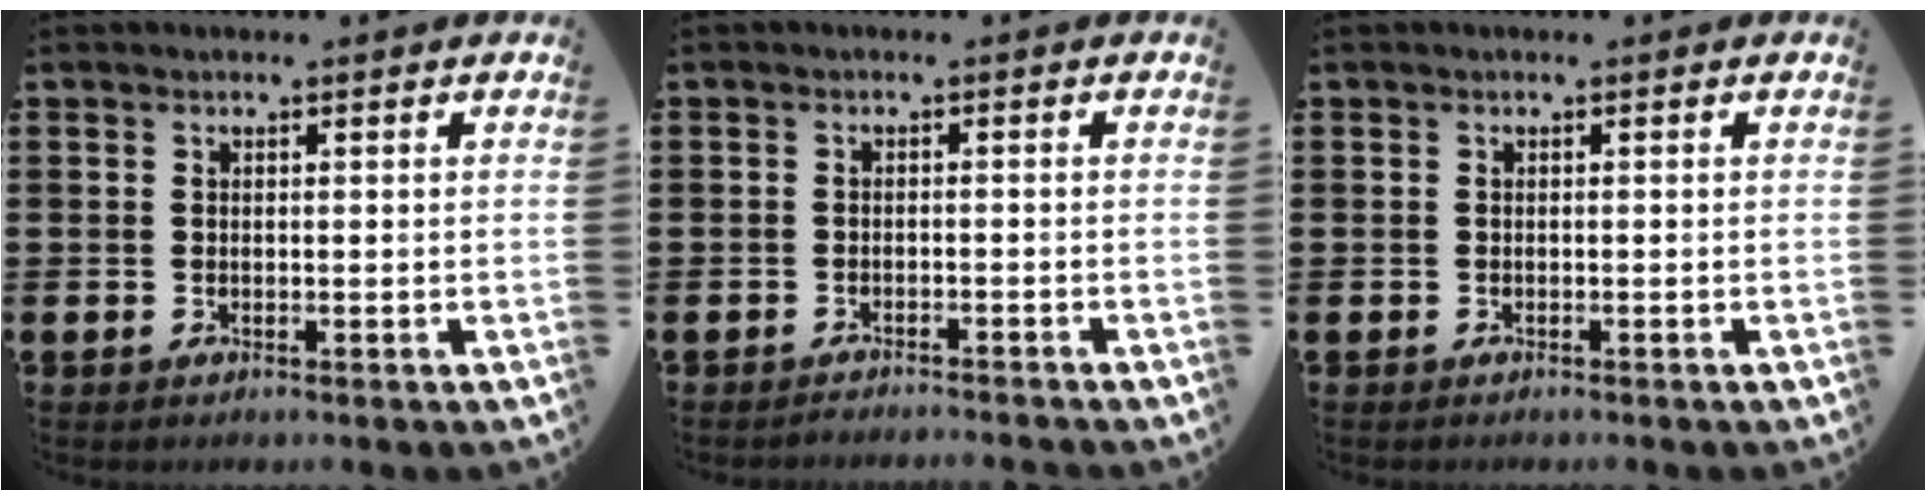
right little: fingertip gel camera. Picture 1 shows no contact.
{"total": 1.1, "force": [-1.1, -0.2, 0.0], "torque": [-0.002, 0.002, -0.023]}
{"total": 0.0}